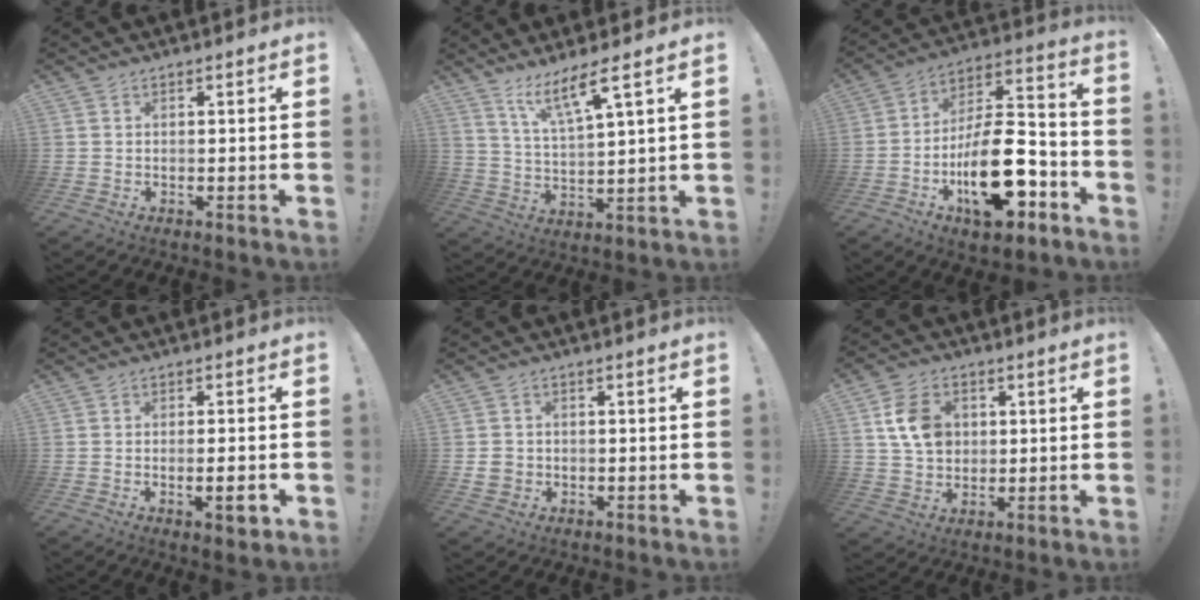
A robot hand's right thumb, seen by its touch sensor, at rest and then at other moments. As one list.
[{"total": 9.5, "force": [6.5, 1.0, 6.9], "torque": [-0.116, -0.035, 0.106]}, {"total": 23.6, "force": [-9.1, 11.1, 18.7], "torque": [-0.308, 0.065, -0.137]}, {"total": 4.8, "force": [-1.6, 0.7, 4.4], "torque": [-0.062, -0.002, -0.022]}, {"total": 3.8, "force": [-0.1, 3.5, 1.4], "torque": [-0.018, 0.001, -0.002]}, {"total": 11.5, "force": [2.9, 9.2, 6.3], "torque": [-0.092, 0.001, 0.059]}]